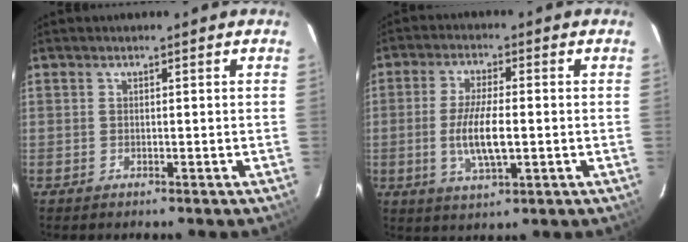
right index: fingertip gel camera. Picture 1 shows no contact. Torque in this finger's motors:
{"motor_torque": [0.97, -0.58, 0.64, 0.19]}